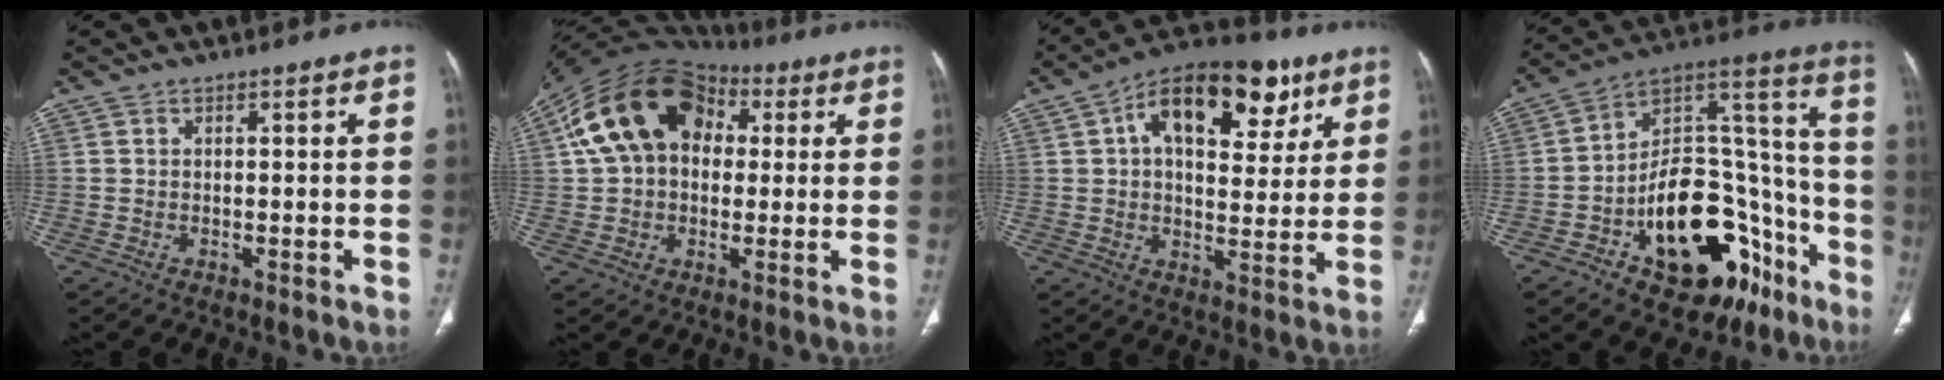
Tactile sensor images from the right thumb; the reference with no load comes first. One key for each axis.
{"total": 19.2, "fx": 4.7, "fy": 13.7, "fz": 12.6, "tx": -0.218, "ty": 0.035, "tz": 0.074}
{"total": 20.2, "fx": 8.5, "fy": 11.0, "fz": 14.6, "tx": -0.181, "ty": 0.007, "tz": 0.127}
{"total": 30.2, "fx": -13.2, "fy": 16.5, "fz": 21.5, "tx": -0.253, "ty": 0.095, "tz": -0.185}